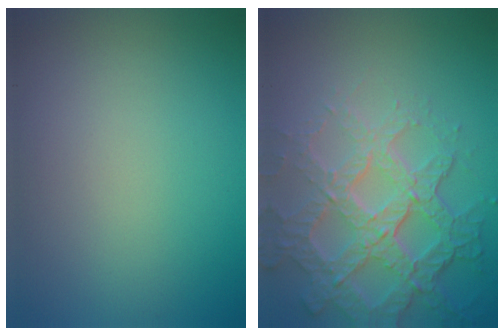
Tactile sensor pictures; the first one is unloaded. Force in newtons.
{"total": 7.3, "press": 5.2, "slide": 5.2}